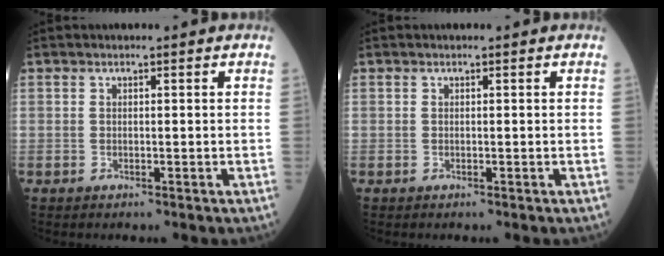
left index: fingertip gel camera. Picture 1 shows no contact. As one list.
[{"total": 0.0}]